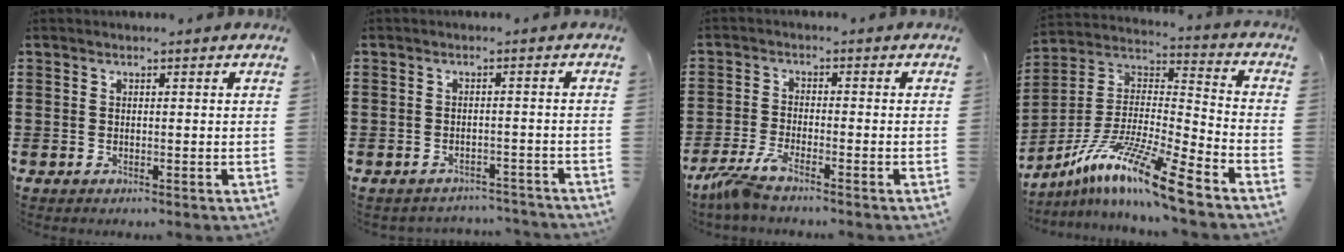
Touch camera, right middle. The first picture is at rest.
{"total": 2.2, "force": [-2.2, 0.3, 0.0], "torque": [-0.007, 0.000, -0.047]}
{"total": 4.5, "force": [-3.7, 0.3, 2.7], "torque": [-0.080, -0.017, -0.077]}
{"total": 13.0, "force": [-9.9, 0.2, 8.5], "torque": [-0.176, 0.000, -0.198]}